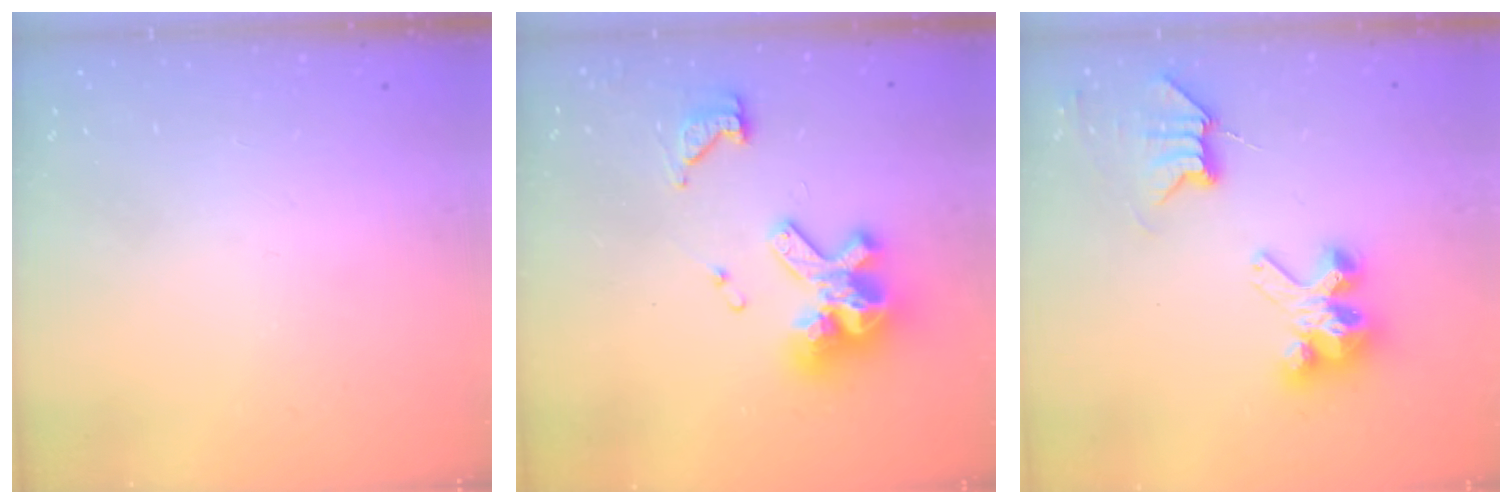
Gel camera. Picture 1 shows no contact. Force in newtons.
{"total": 14.4, "press": 14.4, "slide": 1.6}
{"total": 7.4, "press": 7.4, "slide": 0.2}